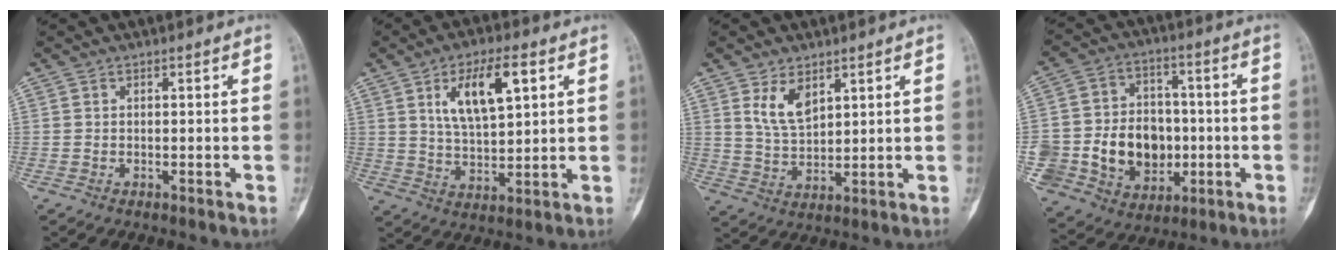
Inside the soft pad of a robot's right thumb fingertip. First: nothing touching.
{"total": 11.7, "force": [4.6, 4.8, 9.6], "torque": [-0.155, -0.013, 0.086]}
{"total": 6.5, "force": [3.5, 3.5, 4.3], "torque": [-0.069, -0.024, 0.077]}
{"total": 21.6, "force": [-3.4, 17.5, 12.2], "torque": [-0.206, 0.034, -0.034]}